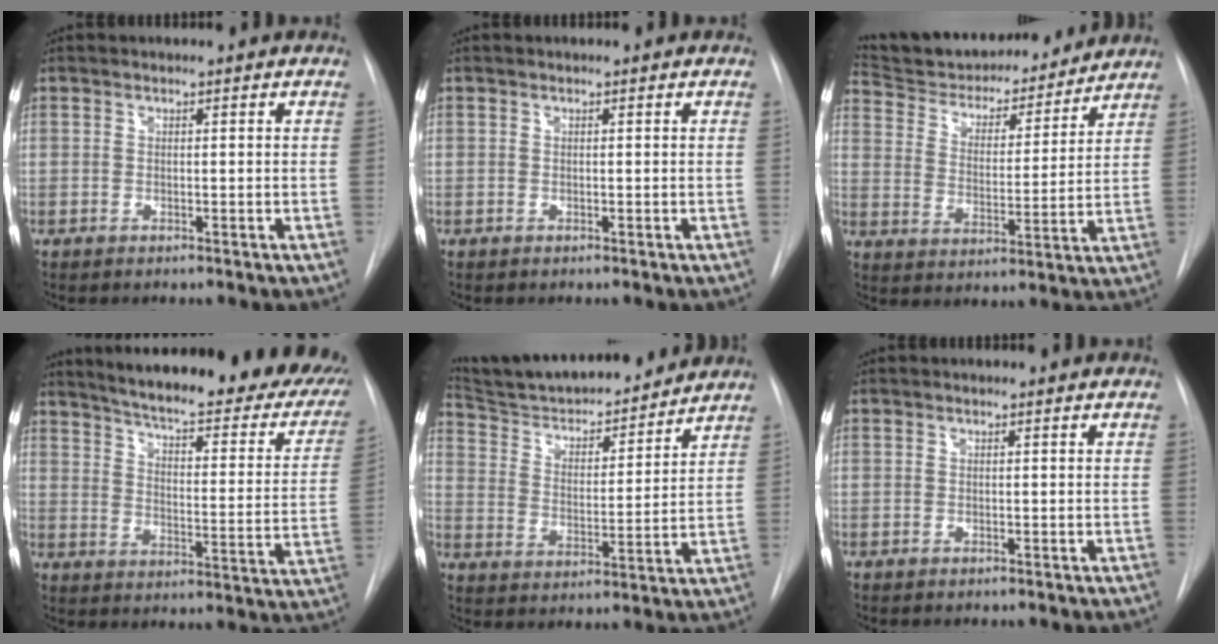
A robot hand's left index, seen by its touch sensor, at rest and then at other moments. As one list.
[{"total": 0.0}, {"total": 18.2, "force": [16.9, 4.6, 5.1], "torque": [-0.082, -0.005, 0.256]}, {"total": 29.6, "force": [24.5, 6.2, 15.4], "torque": [-0.214, -0.071, 0.291]}, {"total": 17.2, "force": [16.0, 2.6, 5.8], "torque": [-0.093, -0.008, 0.252]}, {"total": 0.0}]